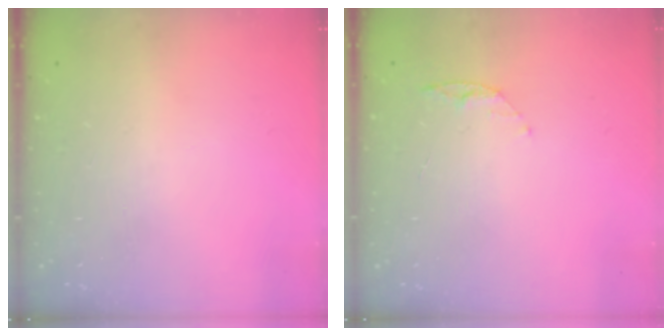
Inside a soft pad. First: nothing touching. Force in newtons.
{"total": 4.5, "press": 4.4, "slide": 0.5}